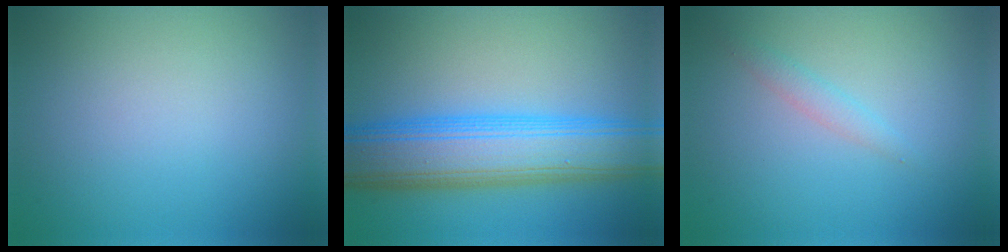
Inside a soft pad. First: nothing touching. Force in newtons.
{"total": 9.6, "press": 9.6, "slide": 0.1}
{"total": 1.2, "press": 1.2, "slide": 0.0}